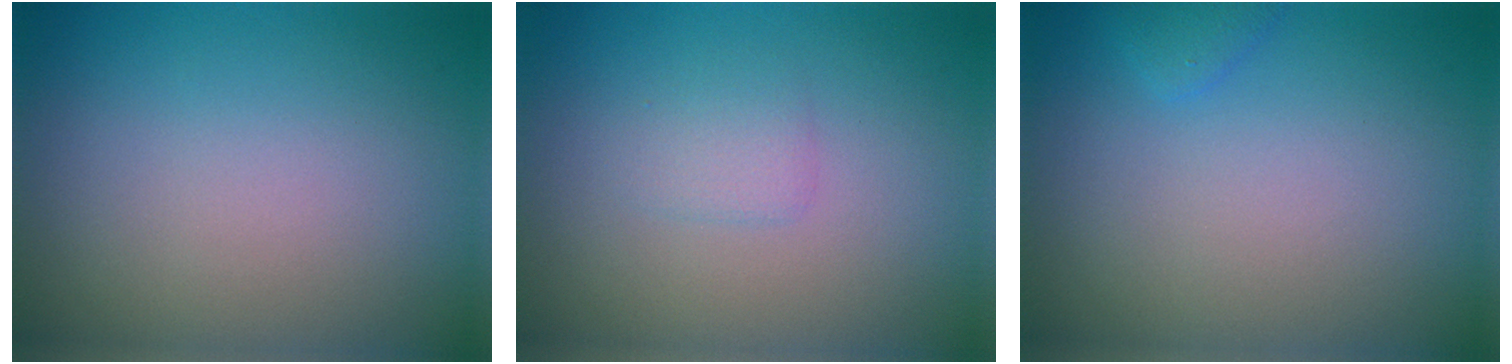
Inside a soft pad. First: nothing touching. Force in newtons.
{"total": 1.3, "press": 1.2, "slide": 0.0}
{"total": 1.6, "press": 1.6, "slide": 0.2}